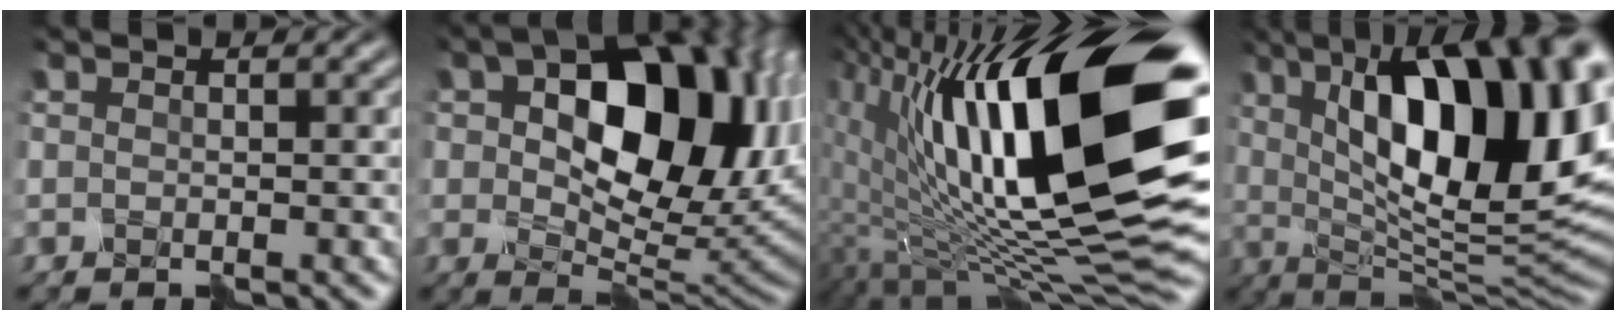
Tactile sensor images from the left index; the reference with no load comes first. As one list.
[{"total": 14.0, "force": [2.7, 8.5, 10.8], "torque": [-0.151, 0.000, 0.052]}, {"total": 19.7, "force": [3.8, 6.6, 18.2], "torque": [-0.292, 0.020, 0.056]}, {"total": 17.4, "force": [5.4, 7.0, 15.0], "torque": [-0.206, 0.015, 0.079]}]